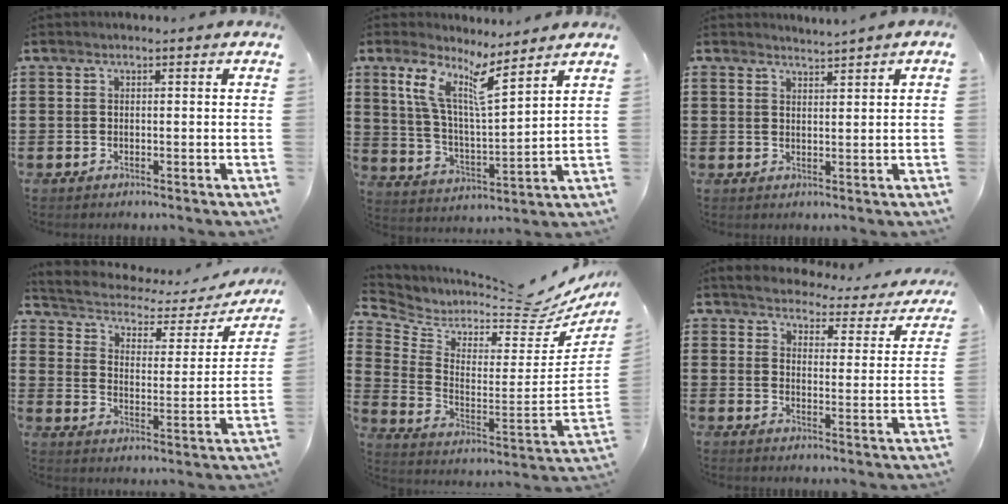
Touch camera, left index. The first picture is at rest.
{"total": 8.6, "force": [6.2, 1.3, 5.9], "torque": [-0.133, -0.030, 0.109]}
{"total": 1.8, "force": [1.7, -0.2, 0.0], "torque": [-0.004, -0.001, 0.034]}
{"total": 3.0, "force": [1.9, 1.8, 1.4], "torque": [-0.044, -0.016, 0.023]}
{"total": 5.4, "force": [5.1, 0.4, 1.8], "torque": [-0.060, -0.069, 0.076]}
{"total": 3.3, "force": [3.3, 0.2, 0.3], "torque": [-0.029, -0.029, 0.051]}